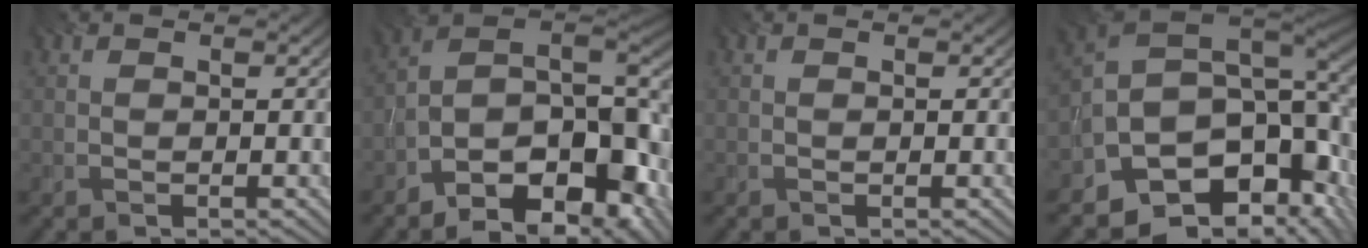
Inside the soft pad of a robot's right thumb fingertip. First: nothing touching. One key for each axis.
{"total": 15.7, "fx": -8.9, "fy": 7.1, "fz": 10.8, "tx": -0.182, "ty": -0.006, "tz": -0.152}
{"total": 0.0}
{"total": 13.6, "fx": -5.6, "fy": 9.3, "fz": 8.2, "tx": -0.152, "ty": -0.033, "tz": -0.093}